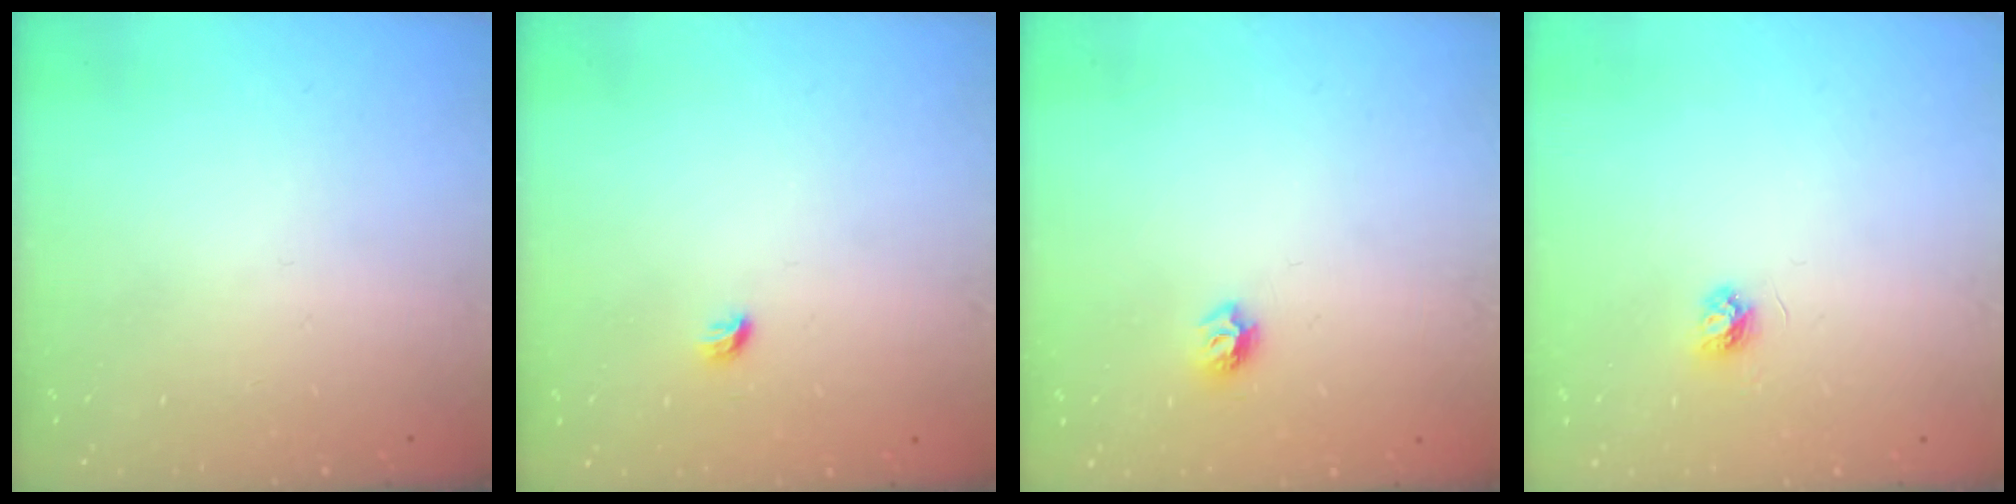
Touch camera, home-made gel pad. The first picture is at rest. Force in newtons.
{"total": 3.6, "press": 3.5, "slide": 1.0}
{"total": 6.5, "press": 6.5, "slide": 0.8}
{"total": 3.9, "press": 3.9, "slide": 0.5}